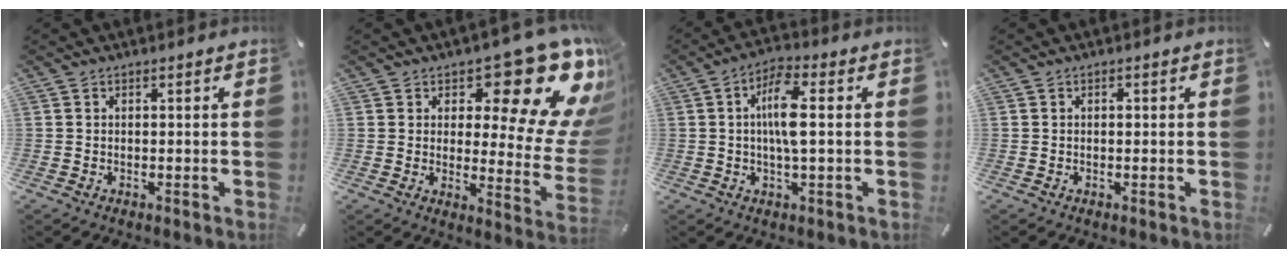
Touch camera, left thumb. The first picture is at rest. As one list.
[{"total": 20.6, "force": [11.3, 8.8, 14.8], "torque": [-0.172, -0.091, 0.177]}, {"total": 8.5, "force": [0.6, 2.2, 8.2], "torque": [-0.159, 0.006, 0.008]}, {"total": 0.6, "force": [0.1, 0.4, 0.4], "torque": [-0.009, 0.000, 0.001]}]